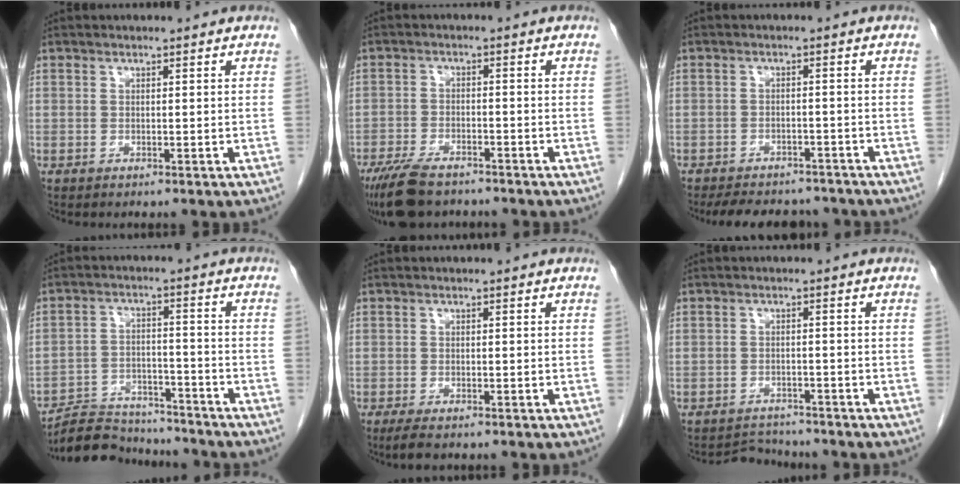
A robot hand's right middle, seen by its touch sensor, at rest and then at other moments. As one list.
[{"total": 9.0, "force": [-7.1, 3.1, 4.6], "torque": [-0.084, -0.015, -0.119]}, {"total": 11.4, "force": [-10.1, 3.9, 3.6], "torque": [-0.065, 0.002, -0.126]}, {"total": 10.7, "force": [-10.4, 2.3, 1.2], "torque": [-0.016, 0.019, -0.169]}, {"total": 2.6, "force": [-1.9, 0.6, 1.7], "torque": [-0.034, -0.008, -0.030]}, {"total": 3.2, "force": [-3.0, 0.4, -1.0], "torque": [0.015, -0.006, -0.047]}]